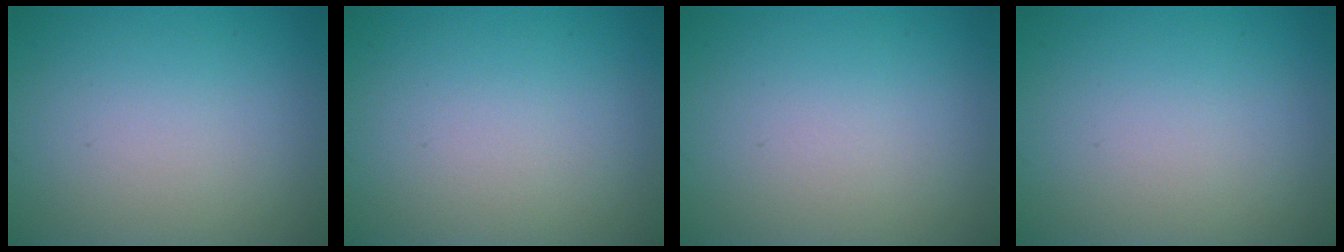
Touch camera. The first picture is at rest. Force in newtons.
{"total": 0.0}
{"total": 0.0}
{"total": 0.0}